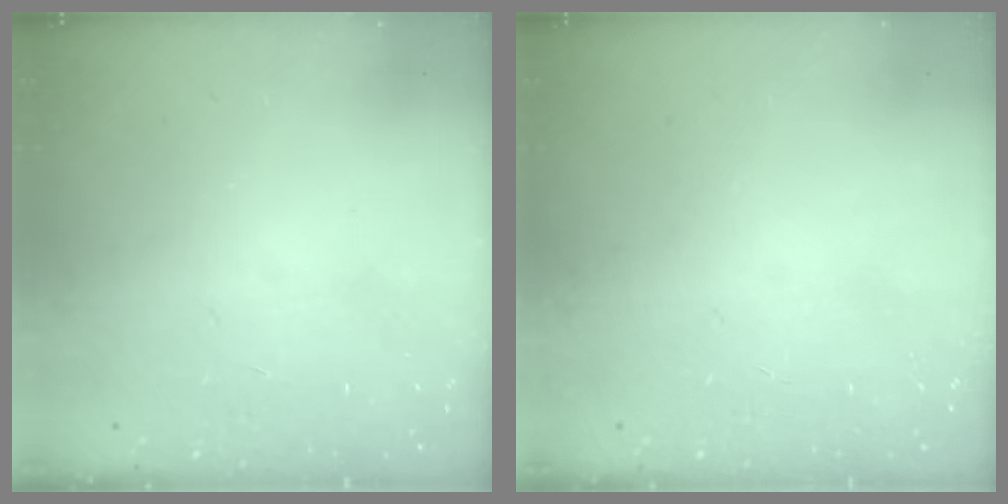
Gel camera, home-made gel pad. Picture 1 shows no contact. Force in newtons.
{"total": 0.0}